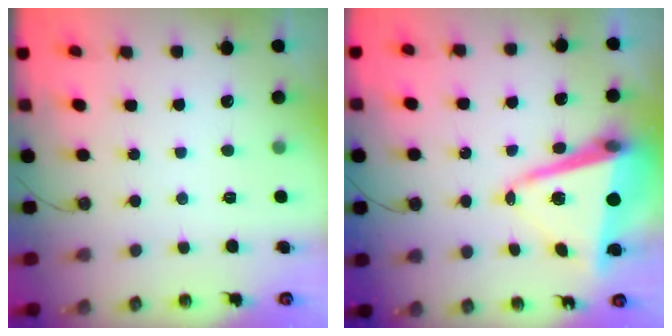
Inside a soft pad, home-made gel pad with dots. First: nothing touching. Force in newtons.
{"total": 13.0, "press": 12.9, "slide": 1.5}